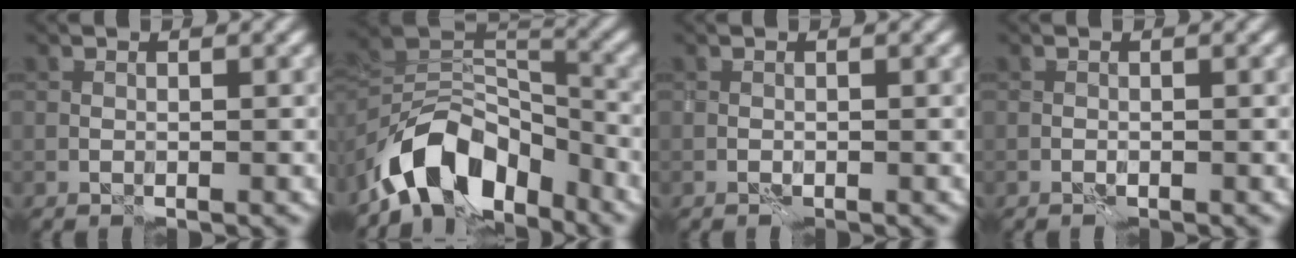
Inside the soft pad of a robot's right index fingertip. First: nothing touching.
{"total": 9.9, "force": [-6.2, 5.5, 5.4], "torque": [-0.081, 0.008, -0.116]}
{"total": 0.0}
{"total": 0.0}